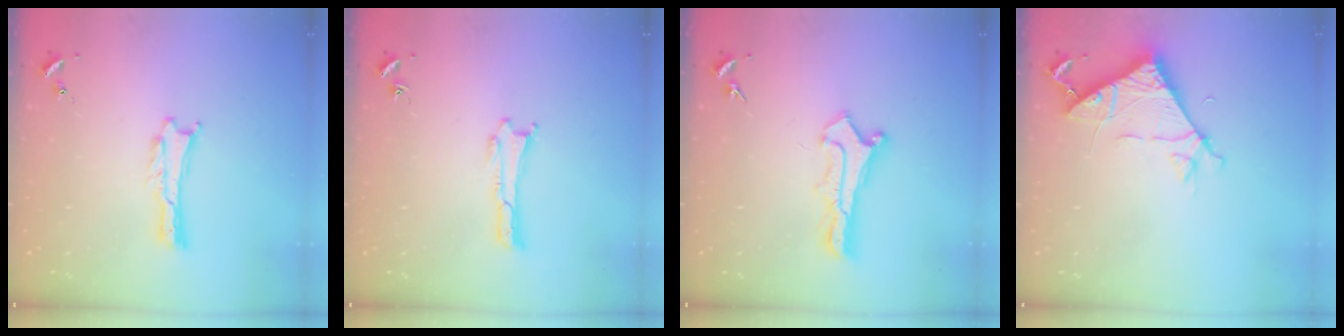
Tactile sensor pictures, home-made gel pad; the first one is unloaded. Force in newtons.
{"total": 0.0}
{"total": 1.1, "press": 1.1, "slide": 0.1}
{"total": 7.3, "press": 7.3, "slide": 0.6}